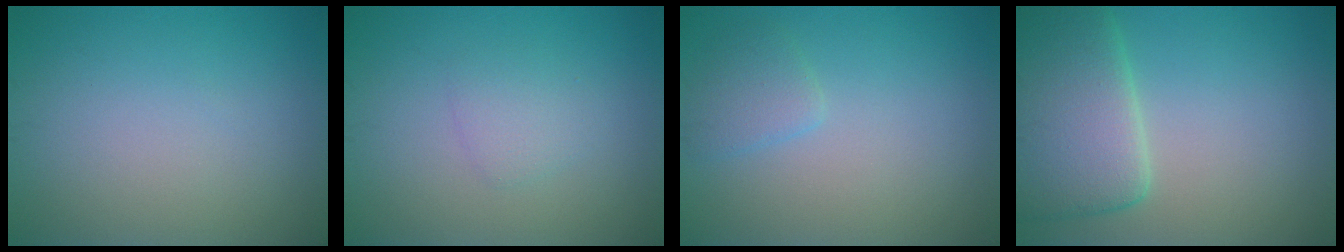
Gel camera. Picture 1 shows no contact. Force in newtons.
{"total": 1.5, "press": 1.5, "slide": 0.0}
{"total": 1.8, "press": 1.8, "slide": 0.2}
{"total": 7.1, "press": 7.1, "slide": 0.7}